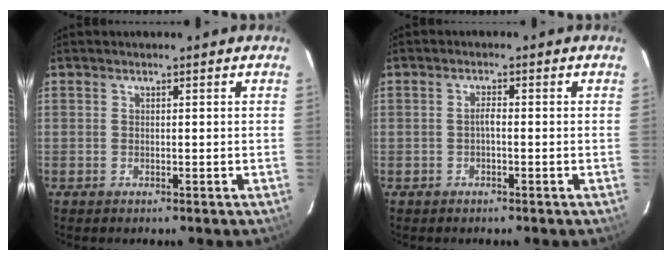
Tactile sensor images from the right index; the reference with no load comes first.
{"total": 1.2, "force": [-0.5, 0.3, 1.1], "torque": [-0.022, 0.006, -0.010]}